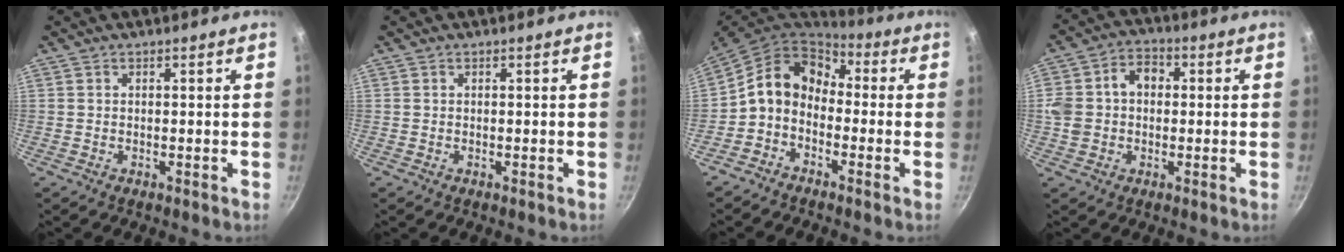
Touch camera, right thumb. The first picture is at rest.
{"total": 0.0}
{"total": 11.6, "force": [-1.2, 8.9, 7.3], "torque": [-0.123, 0.052, -0.047]}
{"total": 8.4, "force": [0.5, 6.7, 5.0], "torque": [-0.066, 0.021, -0.003]}